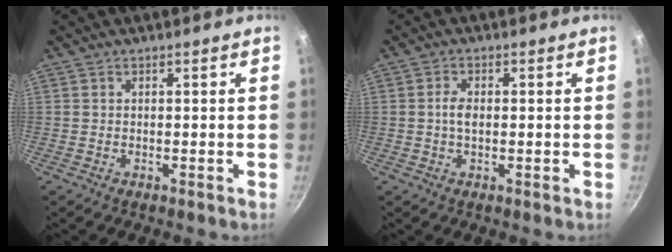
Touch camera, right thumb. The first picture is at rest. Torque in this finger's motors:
{"motor_torque": [0.56, 0.53, 0.55, -0.06, 0.05]}